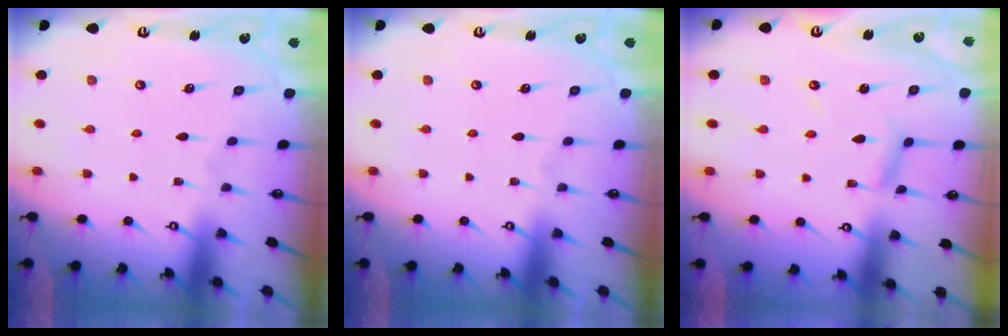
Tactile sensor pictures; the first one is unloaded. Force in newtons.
{"total": 0.0}
{"total": 5.1, "press": 5.1, "slide": 0.5}